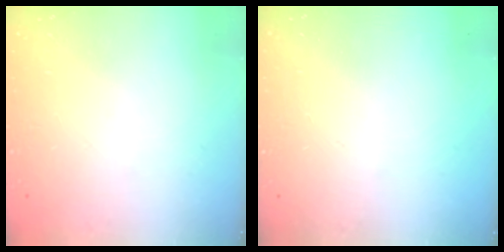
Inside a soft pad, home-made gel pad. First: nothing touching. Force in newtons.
{"total": 0.0}